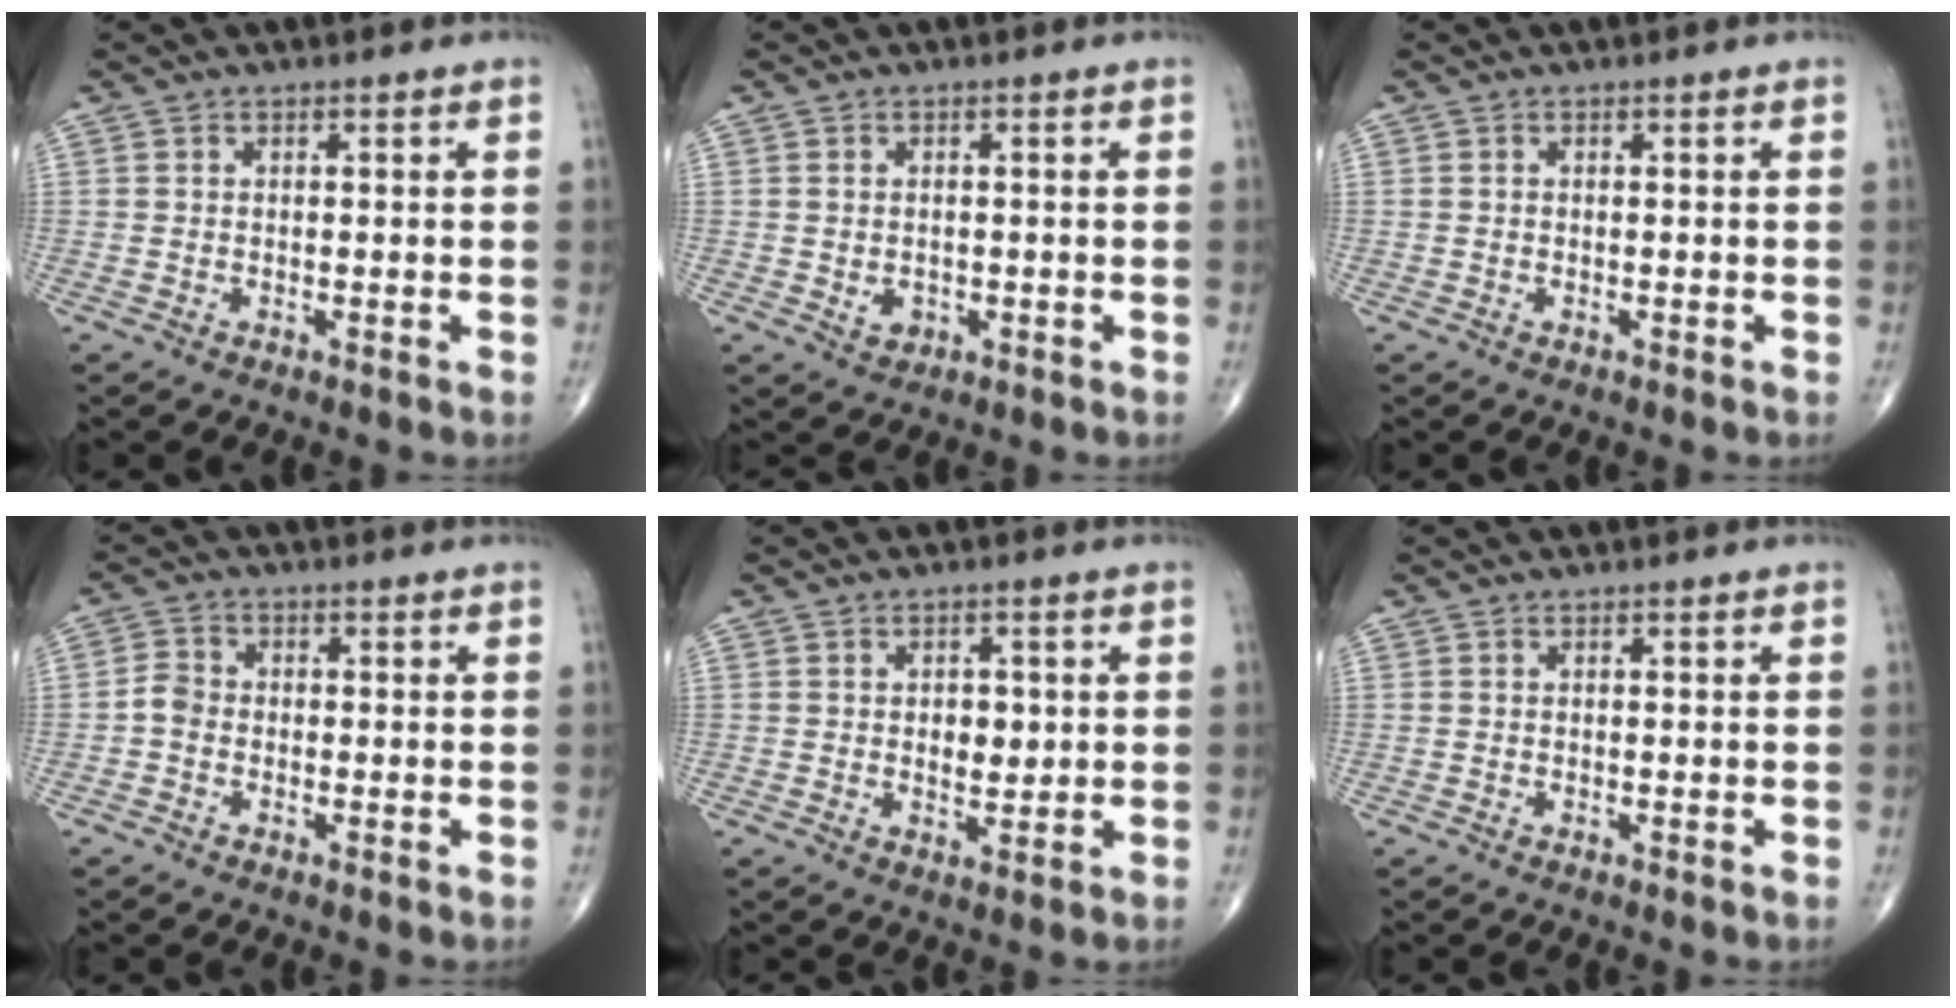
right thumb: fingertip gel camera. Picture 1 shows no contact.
{"total": 2.4, "force": [-0.4, 1.9, 1.4], "torque": [-0.018, -0.002, 0.001]}
{"total": 0.0}
{"total": 2.9, "force": [-0.9, 2.3, 1.5], "torque": [-0.021, 0.007, -0.027]}
{"total": 4.2, "force": [0.5, 2.6, 3.2], "torque": [-0.032, -0.005, 0.011]}
{"total": 0.0}